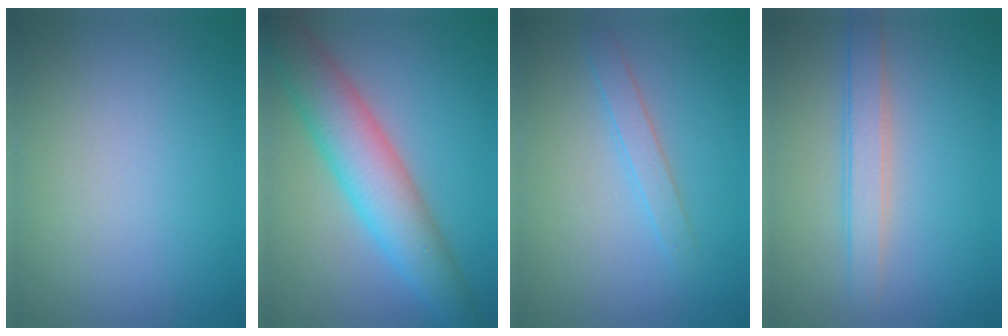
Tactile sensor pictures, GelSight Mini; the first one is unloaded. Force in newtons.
{"total": 6.8, "press": 6.8, "slide": 0.3}
{"total": 1.6, "press": 1.6, "slide": 0.2}
{"total": 2.6, "press": 2.6, "slide": 0.0}